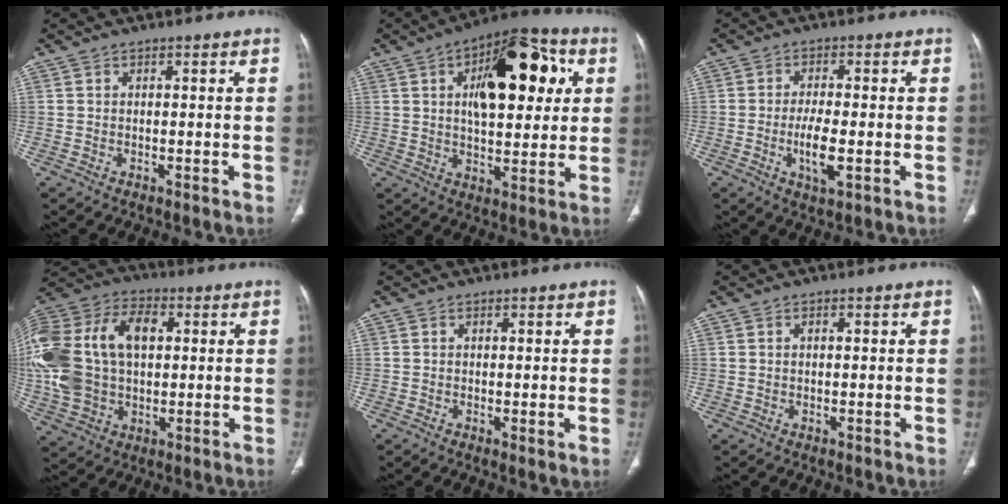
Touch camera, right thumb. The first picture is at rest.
{"total": 19.6, "force": [5.2, 9.6, 16.3], "torque": [-0.194, 0.010, 0.074]}
{"total": 6.3, "force": [-1.5, 2.1, 5.7], "torque": [-0.110, -0.005, -0.026]}
{"total": 23.9, "force": [3.2, 15.6, 17.9], "torque": [-0.396, 0.025, 0.061]}
{"total": 0.9, "force": [0.0, 0.2, 0.9], "torque": [-0.019, -0.005, 0.000]}
{"total": 0.6, "force": [0.1, 0.3, 0.5], "torque": [-0.013, 0.004, 0.004]}